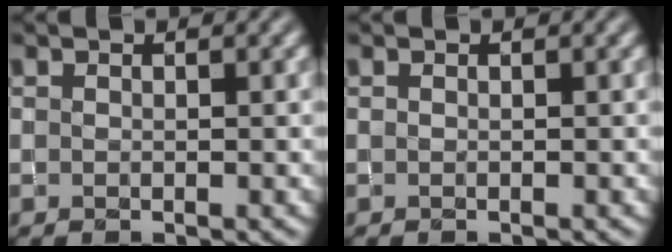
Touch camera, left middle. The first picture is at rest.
{"total": 0.0}